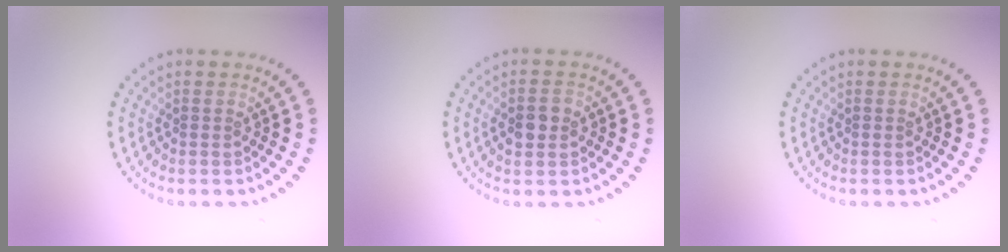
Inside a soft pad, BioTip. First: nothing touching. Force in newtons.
{"total": 2.5, "press": 2.5, "slide": 0.1}
{"total": 0.0}